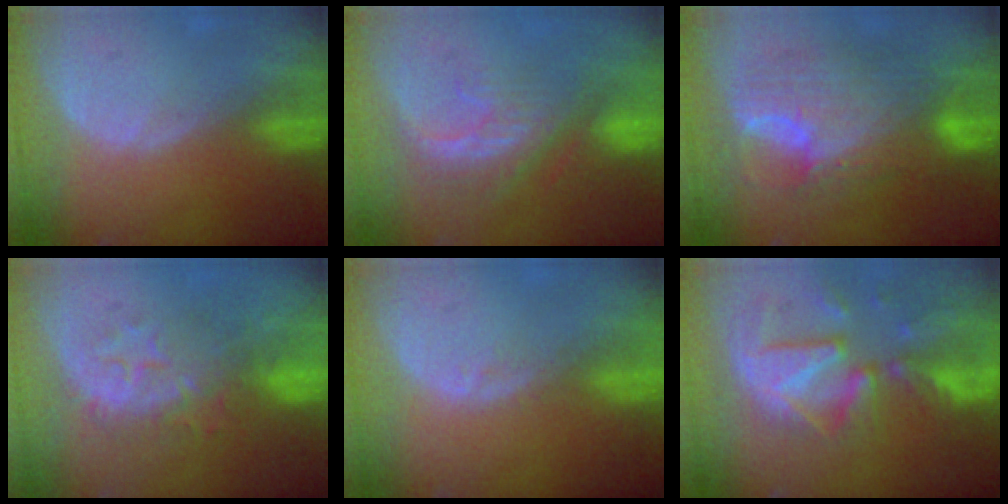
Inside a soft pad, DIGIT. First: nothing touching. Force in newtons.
{"total": 8.3, "press": 7.5, "slide": 3.5}
{"total": 11.7, "press": 11.7, "slide": 1.1}
{"total": 8.3, "press": 8.2, "slide": 1.2}
{"total": 1.0, "press": 1.0, "slide": 0.2}
{"total": 12.1, "press": 10.4, "slide": 6.1}